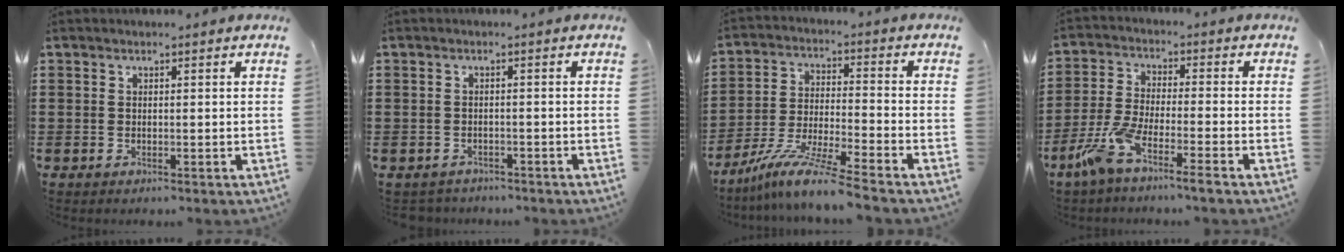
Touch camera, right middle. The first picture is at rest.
{"total": 1.6, "force": [-1.5, 0.4, -0.2], "torque": [-0.003, 0.001, -0.036]}
{"total": 9.7, "force": [-8.2, -0.4, 5.1], "torque": [-0.105, -0.005, -0.166]}
{"total": 6.9, "force": [-5.4, 0.3, 4.3], "torque": [-0.110, -0.015, -0.109]}